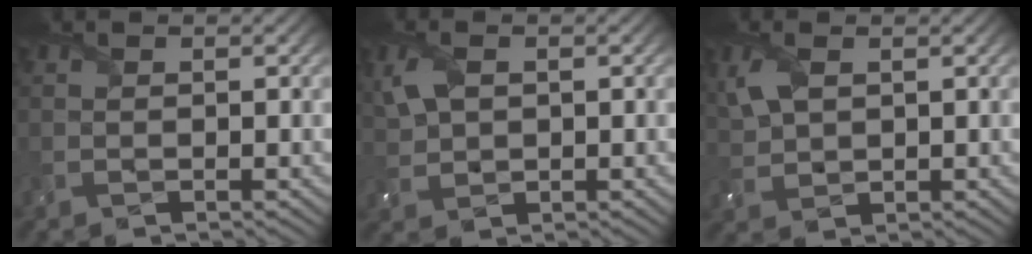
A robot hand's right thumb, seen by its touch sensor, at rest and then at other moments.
{"total": 4.5, "force": [1.4, 2.8, 3.2], "torque": [-0.085, 0.004, 0.026]}
{"total": 4.9, "force": [1.9, 2.8, 3.5], "torque": [-0.099, 0.006, 0.040]}